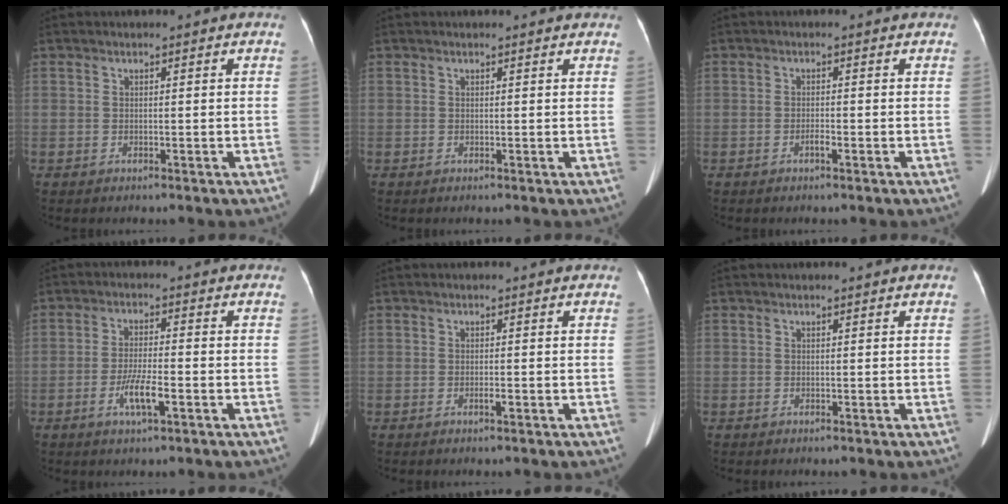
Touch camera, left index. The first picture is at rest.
{"total": 1.6, "force": [1.6, 0.2, 0.3], "torque": [-0.011, 0.005, 0.012]}
{"total": 1.0, "force": [-0.6, 0.1, 0.8], "torque": [-0.015, 0.001, -0.011]}
{"total": 4.9, "force": [-2.0, 0.6, 4.4], "torque": [-0.088, -0.005, -0.038]}
{"total": 0.7, "force": [-0.1, 0.0, 0.7], "torque": [-0.011, 0.000, -0.003]}
{"total": 0.9, "force": [0.9, 0.0, 0.3], "torque": [-0.009, 0.004, 0.011]}